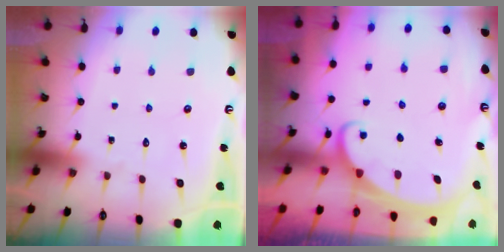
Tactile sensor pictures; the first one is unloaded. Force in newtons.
{"total": 2.0, "press": 2.0, "slide": 0.1}